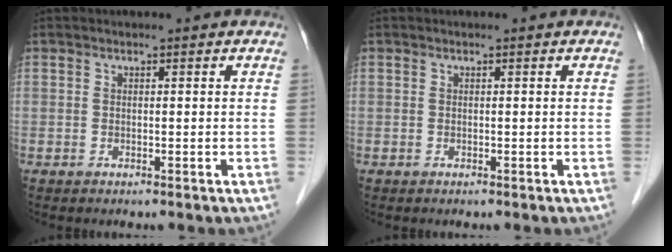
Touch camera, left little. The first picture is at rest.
{"total": 0.0}